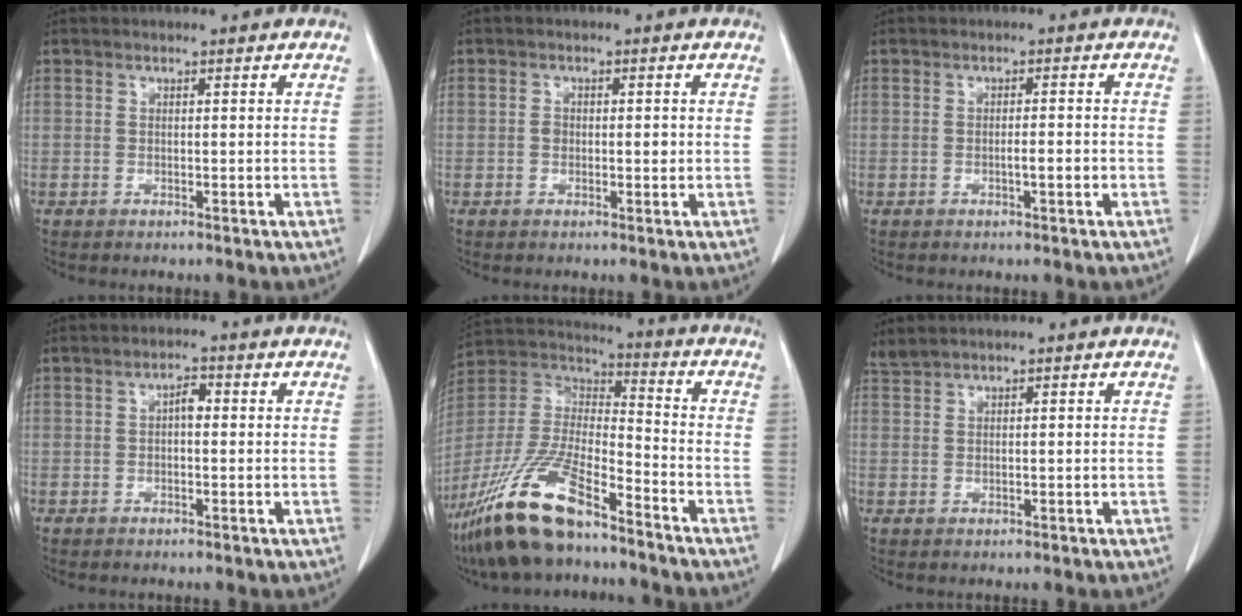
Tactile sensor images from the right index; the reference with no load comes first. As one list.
[{"total": 2.1, "force": [-0.1, 1.3, 1.6], "torque": [-0.025, 0.003, -0.001]}, {"total": 1.9, "force": [-0.6, 0.2, 1.7], "torque": [-0.028, 0.000, -0.011]}, {"total": 2.0, "force": [0.1, 0.9, 1.7], "torque": [-0.024, 0.006, -0.002]}, {"total": 18.5, "force": [-13.0, 4.3, 12.4], "torque": [-0.284, -0.022, -0.245]}, {"total": 1.5, "force": [1.4, -0.2, 0.4], "torque": [-0.010, 0.015, 0.035]}]